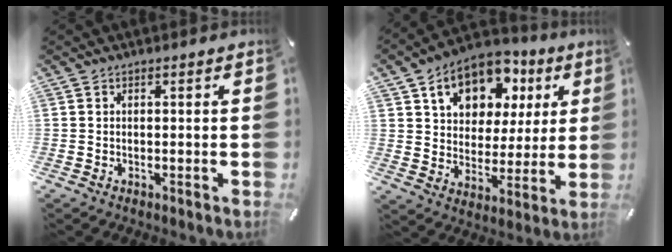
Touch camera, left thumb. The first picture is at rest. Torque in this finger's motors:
{"motor_torque": [2.17, 2.18, 1.59, -1.18, 0.20]}